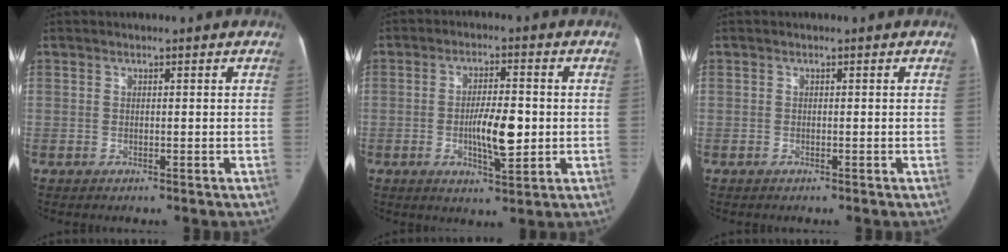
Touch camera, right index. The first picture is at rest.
{"total": 8.0, "force": [-0.9, 2.3, 7.6], "torque": [-0.134, 0.003, -0.014]}
{"total": 0.5, "force": [-0.3, 0.4, 0.0], "torque": [0.000, 0.005, -0.006]}